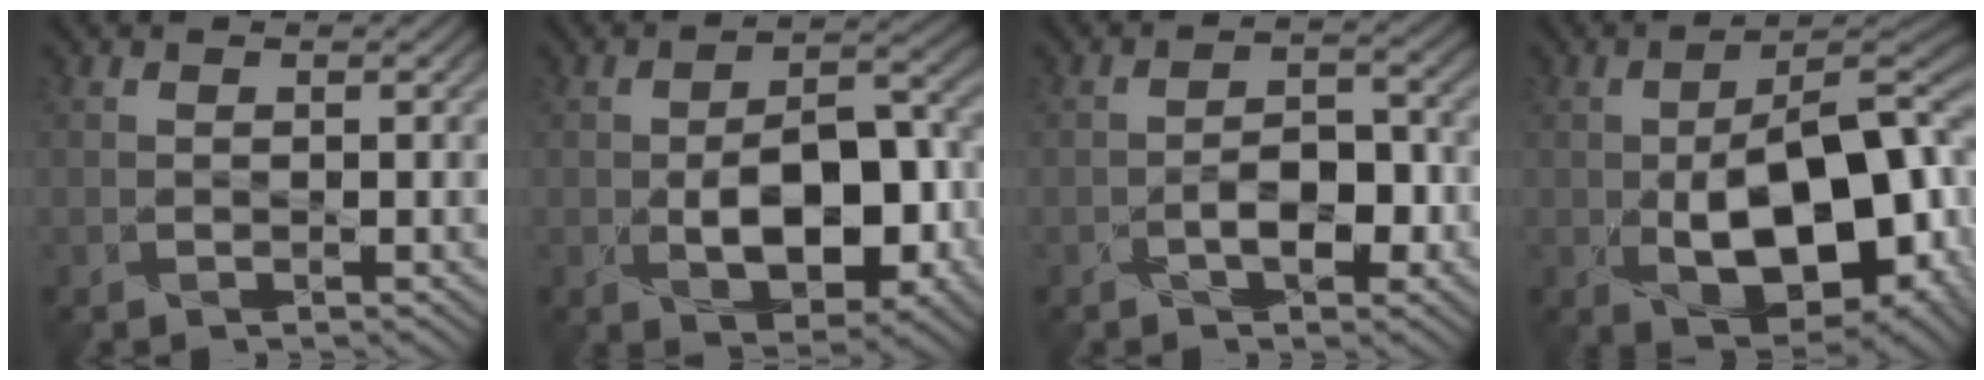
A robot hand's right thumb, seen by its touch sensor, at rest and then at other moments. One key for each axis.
{"total": 9.7, "fx": -2.4, "fy": 5.5, "fz": 7.6, "tx": -0.114, "ty": -0.003, "tz": -0.033}
{"total": 4.4, "fx": -1.8, "fy": 2.2, "fz": 3.3, "tx": -0.045, "ty": 0.011, "tz": -0.031}
{"total": 16.3, "fx": -3.4, "fy": 8.9, "fz": 13.2, "tx": -0.183, "ty": -0.022, "tz": -0.034}